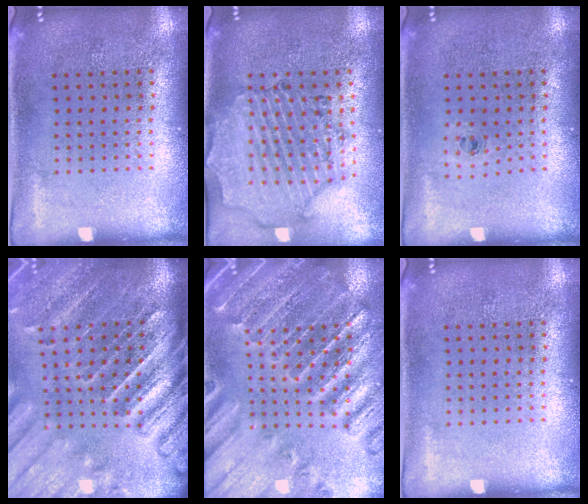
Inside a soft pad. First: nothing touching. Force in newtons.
{"total": 1.7, "press": 1.6, "slide": 0.3}
{"total": 0.5, "press": 0.3, "slide": 0.5}
{"total": 4.1, "press": 3.5, "slide": 2.2}
{"total": 2.7, "press": 2.7, "slide": 0.4}
{"total": 0.0}